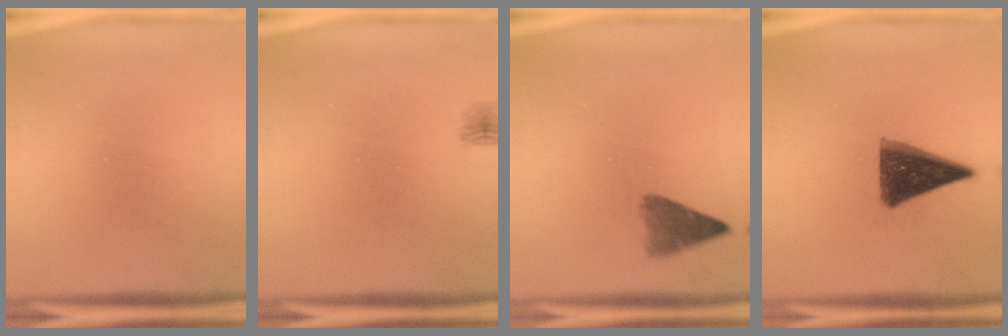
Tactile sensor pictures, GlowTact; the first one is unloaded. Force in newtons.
{"total": 1.6}
{"total": 4.6}
{"total": 11.5}